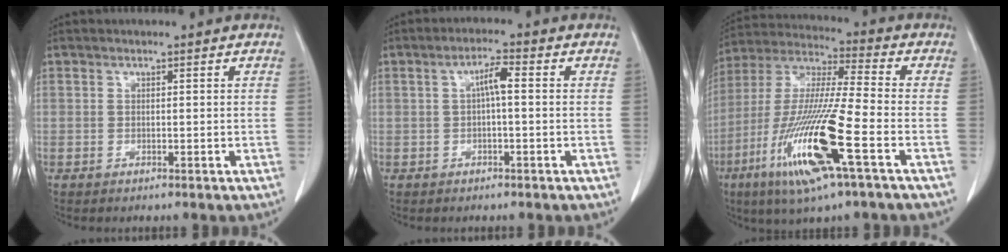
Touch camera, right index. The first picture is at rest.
{"total": 3.2, "force": [0.2, 0.5, 3.2], "torque": [-0.057, 0.009, 0.004]}
{"total": 18.5, "force": [-7.4, 0.9, 16.9], "torque": [-0.365, -0.031, -0.143]}